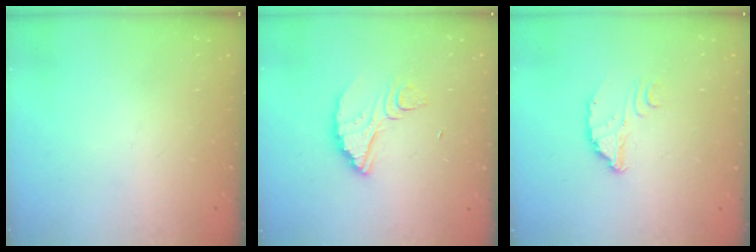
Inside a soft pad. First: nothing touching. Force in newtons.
{"total": 6.7, "press": 6.7, "slide": 0.4}
{"total": 2.9, "press": 2.9, "slide": 0.2}